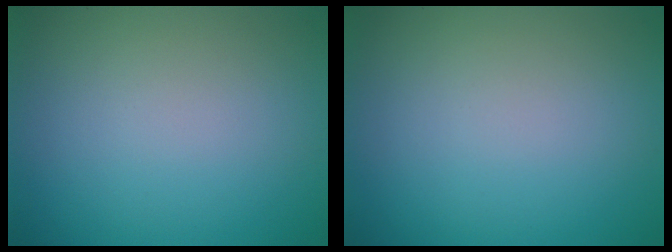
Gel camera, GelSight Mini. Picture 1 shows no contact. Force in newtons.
{"total": 0.0}